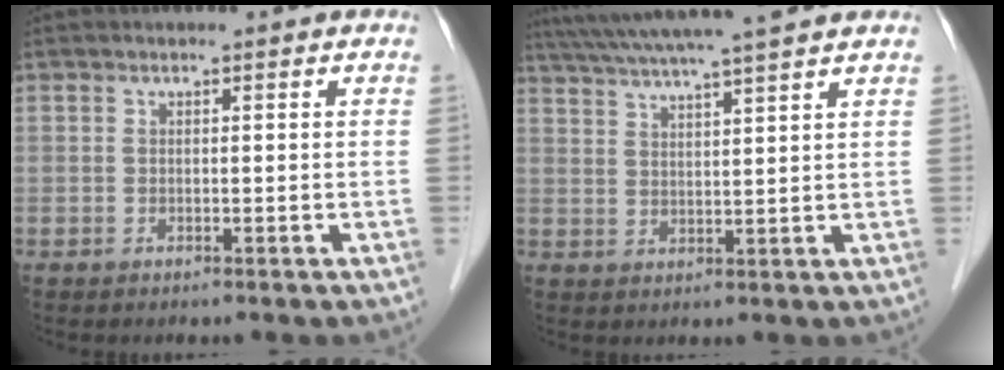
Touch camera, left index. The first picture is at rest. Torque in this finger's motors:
{"motor_torque": [-0.11, -0.91, 0.61, 0.15]}